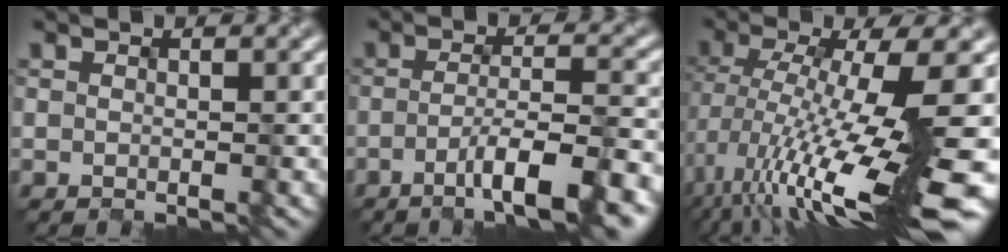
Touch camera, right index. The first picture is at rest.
{"total": 6.7, "force": [-3.1, 1.3, 5.8], "torque": [-0.084, 0.004, -0.054]}
{"total": 13.9, "force": [-4.1, 3.1, 12.9], "torque": [-0.234, -0.012, -0.054]}